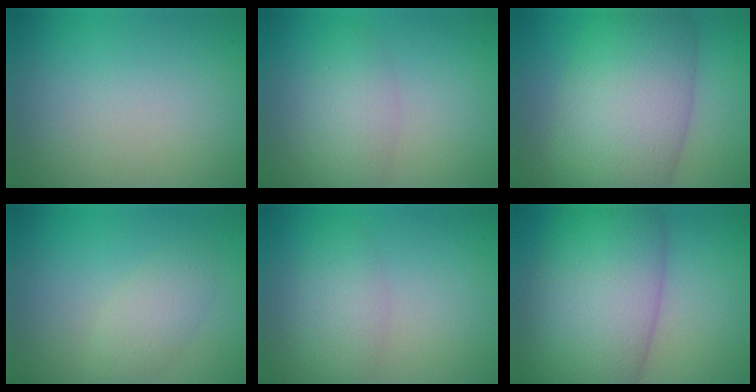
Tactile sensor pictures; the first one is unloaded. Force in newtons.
{"total": 2.7, "press": 2.7, "slide": 0.2}
{"total": 11.7, "press": 11.7, "slide": 0.3}
{"total": 2.4, "press": 2.4, "slide": 0.2}
{"total": 2.8, "press": 2.8, "slide": 0.2}
{"total": 12.1, "press": 12.1, "slide": 0.5}